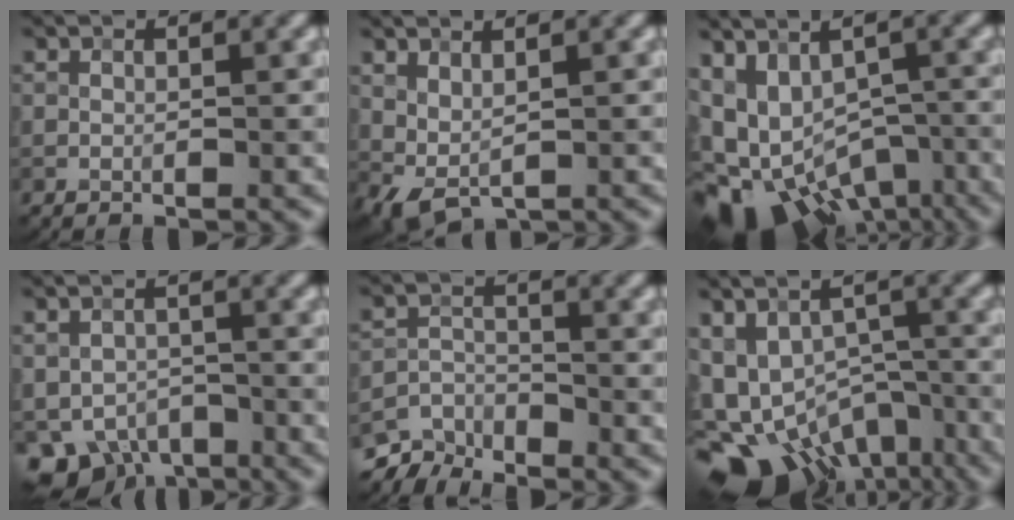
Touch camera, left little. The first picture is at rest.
{"total": 2.0, "force": [1.1, 0.9, 1.4], "torque": [-0.034, -0.005, 0.025]}
{"total": 11.4, "force": [-4.8, 6.8, 7.8], "torque": [-0.128, -0.002, -0.061]}
{"total": 5.5, "force": [-3.1, 3.9, 2.4], "torque": [-0.037, -0.023, -0.045]}
{"total": 4.0, "force": [-3.6, 1.5, 0.7], "torque": [-0.004, -0.008, -0.075]}
{"total": 14.4, "force": [-7.6, 9.6, 7.6], "torque": [-0.129, -0.030, -0.076]}